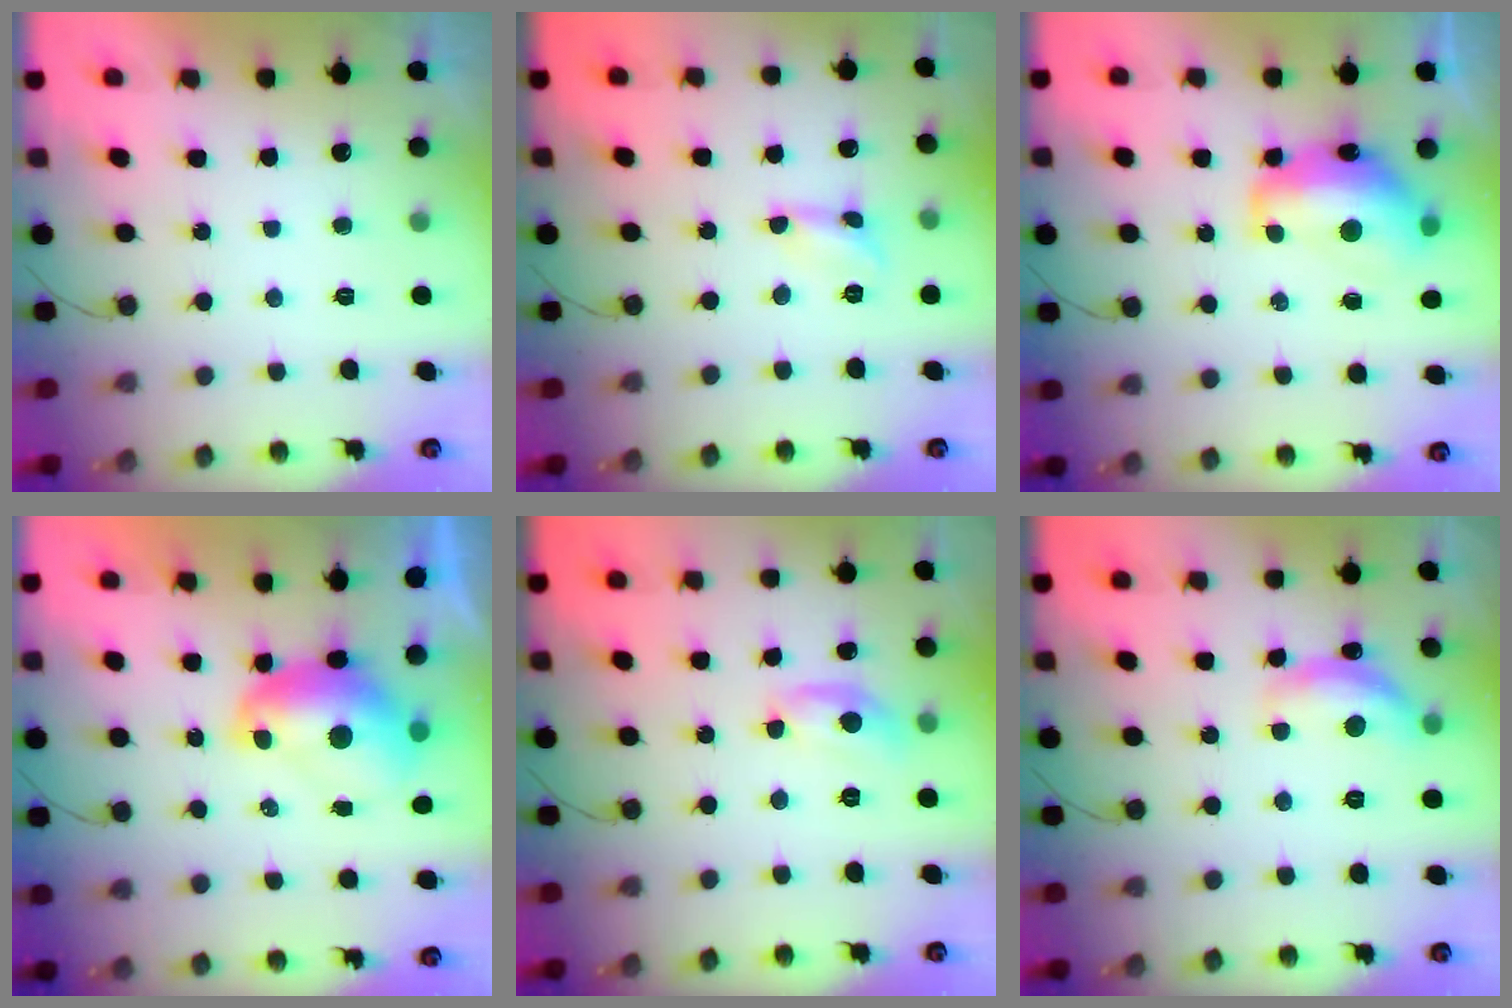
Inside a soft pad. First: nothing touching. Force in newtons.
{"total": 2.6, "press": 2.6, "slide": 0.2}
{"total": 14.0, "press": 13.8, "slide": 1.8}
{"total": 10.4, "press": 10.3, "slide": 1.0}
{"total": 9.0, "press": 9.0, "slide": 0.6}
{"total": 13.2, "press": 13.1, "slide": 0.7}